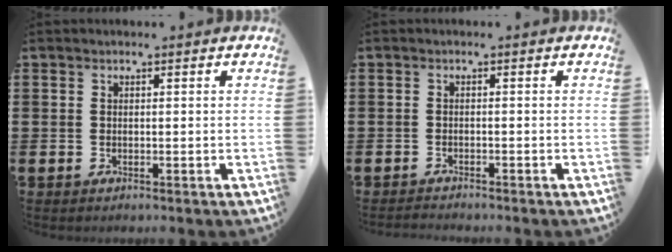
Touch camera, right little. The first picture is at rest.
{"total": 0.8, "force": [-0.8, 0.0, -0.1], "torque": [-0.001, -0.001, -0.017]}